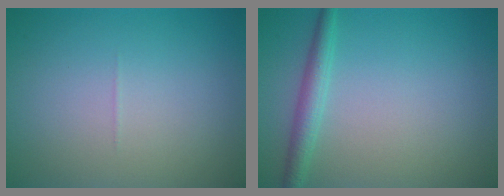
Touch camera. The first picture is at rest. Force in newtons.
{"total": 2.3, "press": 2.2, "slide": 0.1}